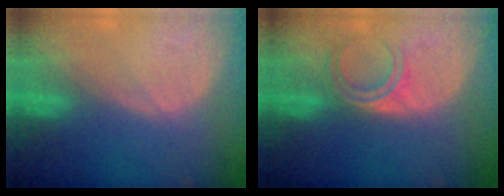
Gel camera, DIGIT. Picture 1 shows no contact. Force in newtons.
{"total": 4.9, "press": 4.0, "slide": 2.9}